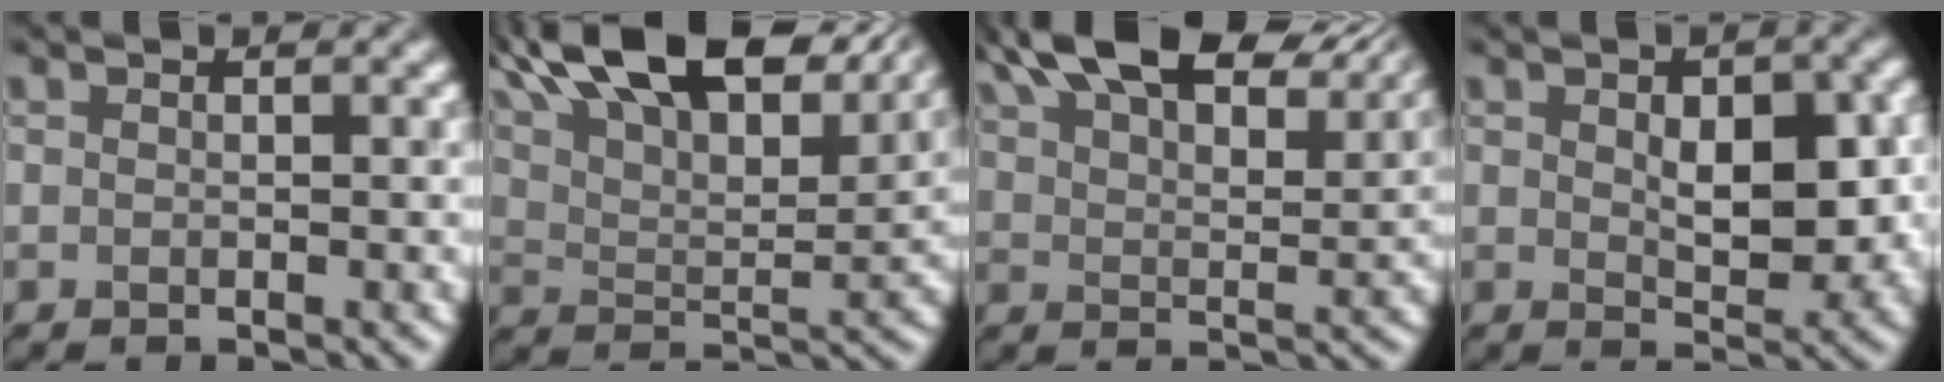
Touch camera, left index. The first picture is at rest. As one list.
[{"total": 15.7, "force": [11.4, 5.4, 9.3], "torque": [-0.155, 0.032, 0.175]}, {"total": 13.4, "force": [10.1, 4.6, 7.5], "torque": [-0.117, 0.035, 0.142]}, {"total": 5.7, "force": [0.4, 3.1, 4.8], "torque": [-0.066, 0.000, 0.013]}]